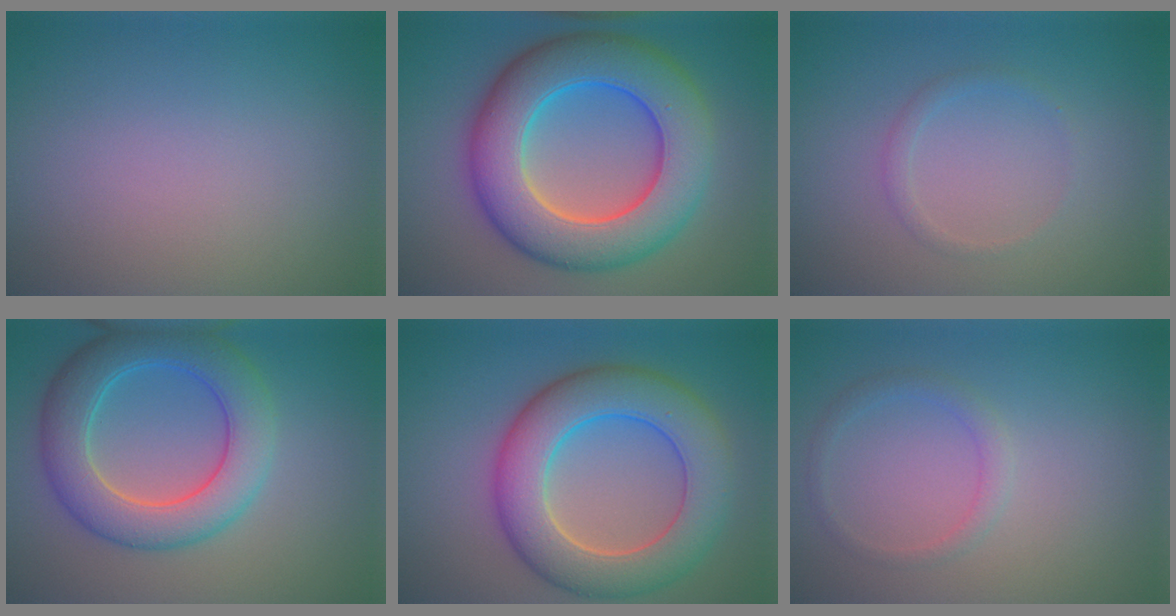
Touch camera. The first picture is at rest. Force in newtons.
{"total": 11.8, "press": 11.8, "slide": 0.3}
{"total": 1.1, "press": 1.1, "slide": 0.0}
{"total": 7.0, "press": 7.0, "slide": 0.2}
{"total": 9.0, "press": 9.0, "slide": 0.7}
{"total": 1.4, "press": 1.4, "slide": 0.1}